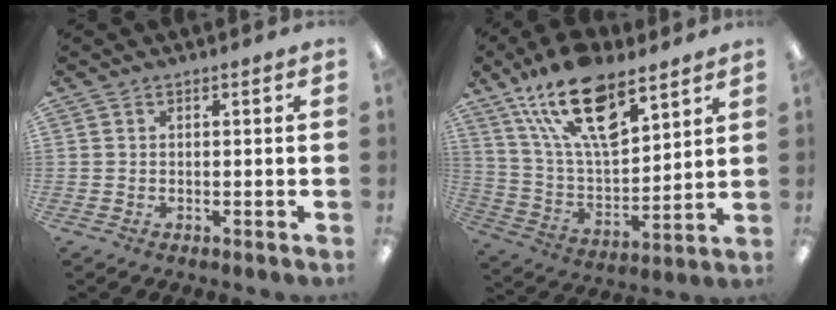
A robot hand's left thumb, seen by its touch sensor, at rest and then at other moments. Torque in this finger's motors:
{"motor_torque": [0.99, 0.30, 1.69, -1.08, 0.60]}